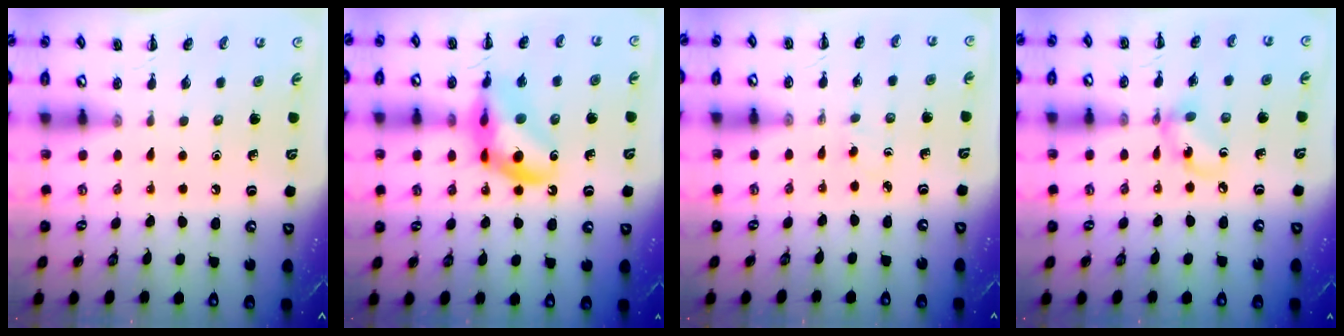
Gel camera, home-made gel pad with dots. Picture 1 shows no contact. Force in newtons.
{"total": 12.9, "press": 12.4, "slide": 3.4}
{"total": 0.9, "press": 0.7, "slide": 0.5}
{"total": 6.3, "press": 6.3, "slide": 0.5}